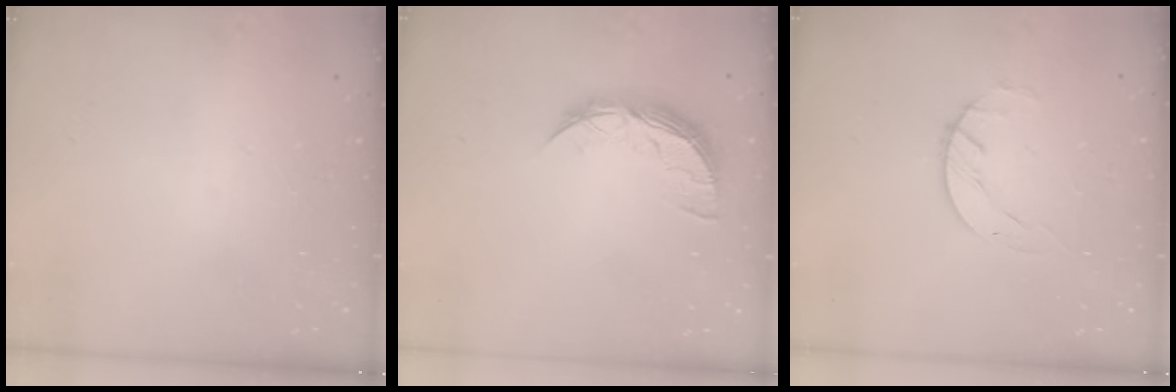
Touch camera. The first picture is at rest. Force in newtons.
{"total": 8.7, "press": 8.7, "slide": 0.4}
{"total": 1.7, "press": 1.7, "slide": 0.3}